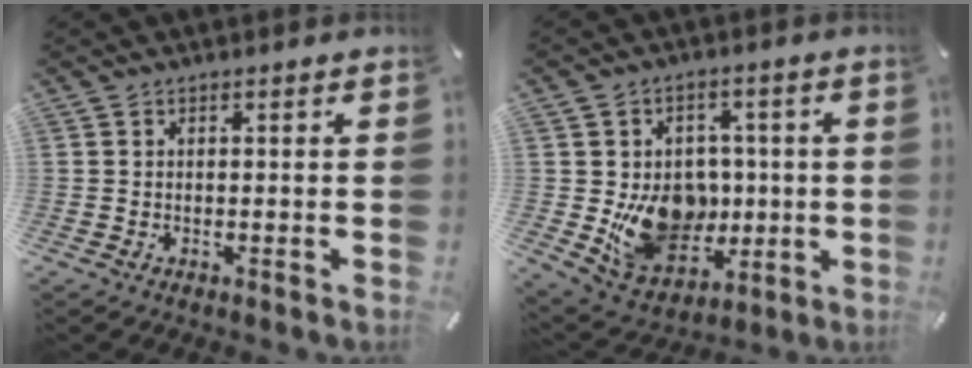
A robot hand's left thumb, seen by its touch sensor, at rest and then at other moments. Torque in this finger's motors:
{"motor_torque": [2.04, 2.22, 0.51, -0.27, 0.38]}